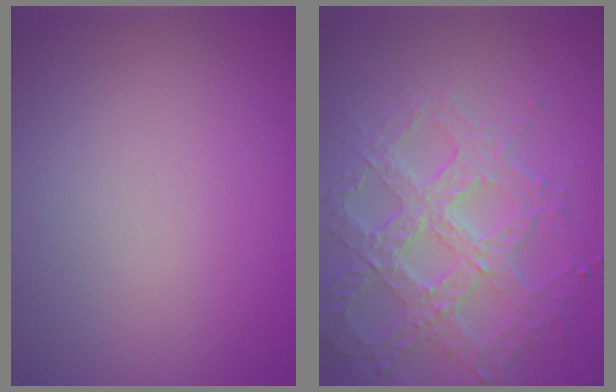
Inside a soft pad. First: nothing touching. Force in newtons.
{"total": 7.1, "press": 5.2, "slide": 4.8}